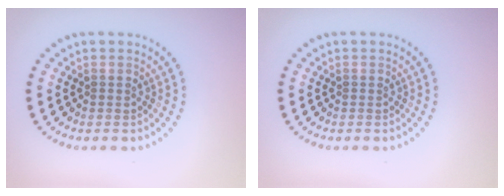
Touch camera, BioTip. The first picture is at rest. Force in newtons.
{"total": 0.0}